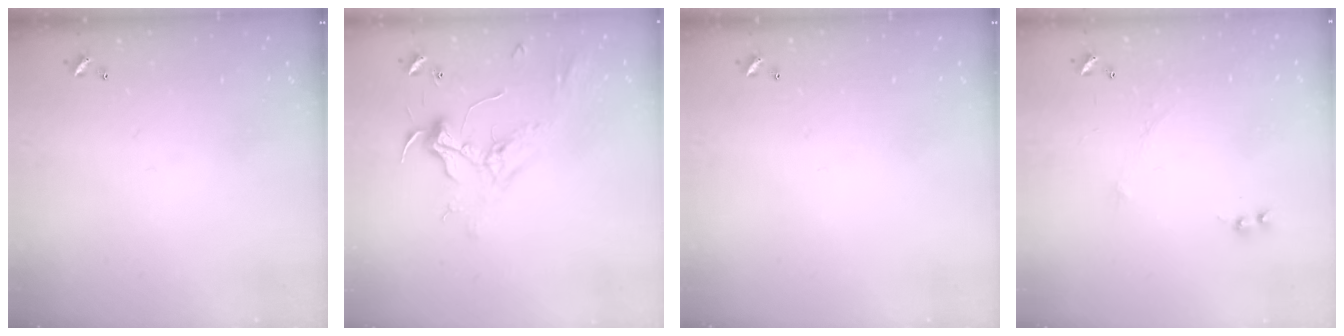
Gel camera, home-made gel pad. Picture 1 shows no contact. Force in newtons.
{"total": 2.4, "press": 2.3, "slide": 0.8}
{"total": 0.0}
{"total": 0.0}